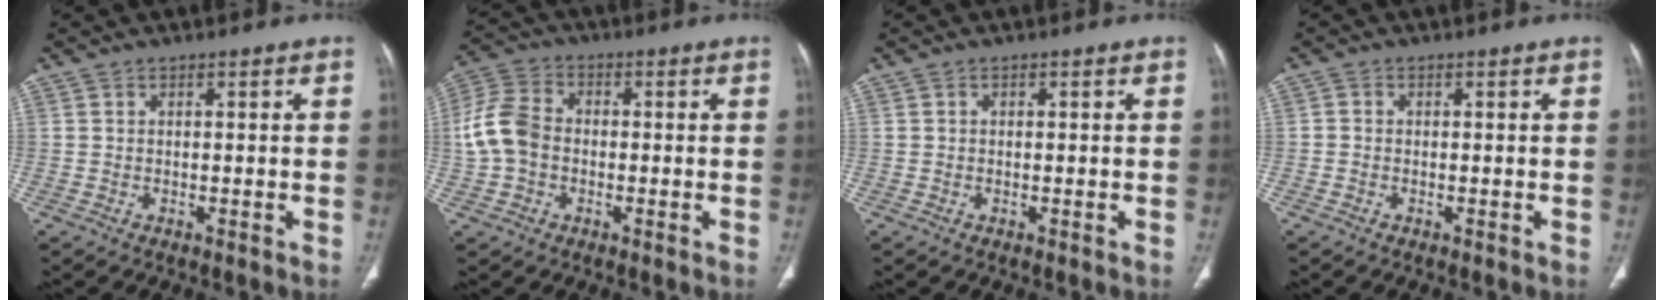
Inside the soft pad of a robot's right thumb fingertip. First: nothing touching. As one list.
[{"total": 9.2, "force": [-0.7, 7.1, 5.7], "torque": [-0.114, 0.025, -0.022]}, {"total": 0.0}, {"total": 0.8, "force": [-0.2, 0.7, 0.4], "torque": [-0.004, 0.002, -0.008]}]